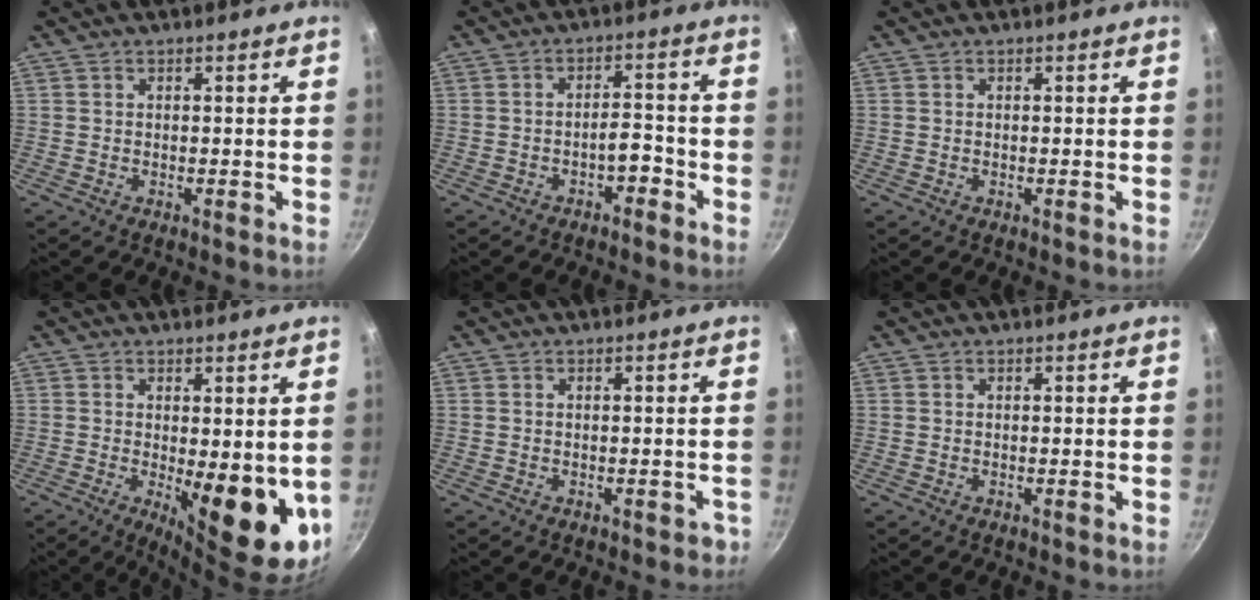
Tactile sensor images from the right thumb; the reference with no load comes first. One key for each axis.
{"total": 3.7, "fx": -2.3, "fy": 1.7, "fz": 2.4, "tx": -0.022, "ty": 0.030, "tz": -0.031}
{"total": 0.0}
{"total": 12.5, "fx": -1.3, "fy": 4.5, "fz": 11.6, "tx": -0.131, "ty": -0.021, "tz": -0.004}
{"total": 1.4, "fx": -0.8, "fy": 0.8, "fz": 0.7, "tx": 0.005, "ty": 0.019, "tz": 0.004}
{"total": 0.0}